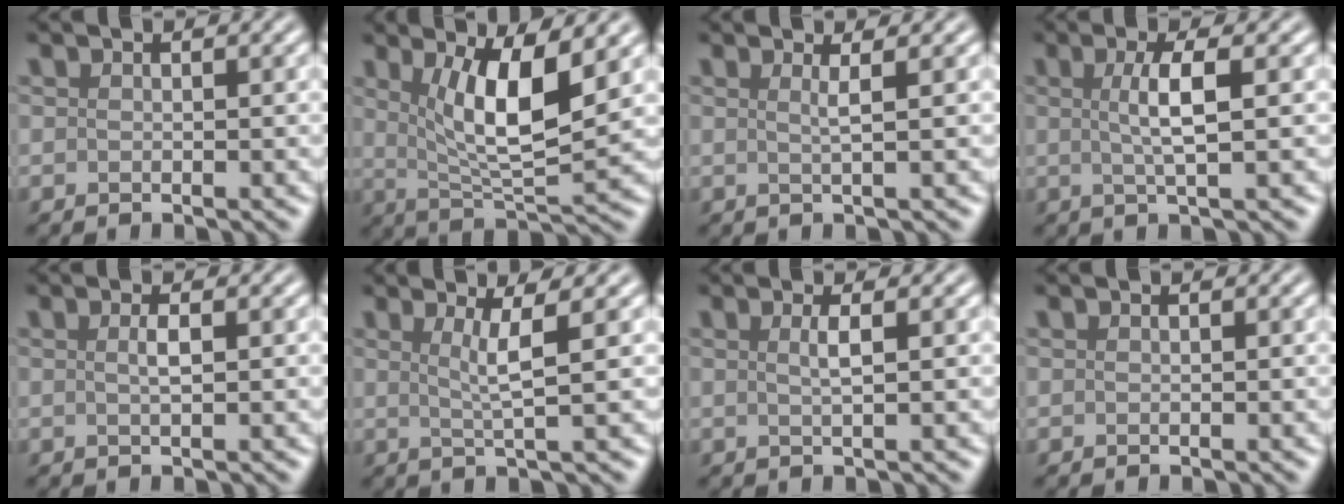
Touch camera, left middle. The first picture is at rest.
{"total": 6.8, "force": [2.0, 1.8, 6.2], "torque": [-0.112, -0.013, 0.041]}
{"total": 1.4, "force": [0.4, 0.4, 1.3], "torque": [-0.019, 0.000, 0.001]}
{"total": 3.4, "force": [0.3, 0.7, 3.3], "torque": [-0.059, 0.002, 0.004]}
{"total": 1.2, "force": [0.2, 0.3, 1.2], "torque": [-0.022, 0.004, 0.002]}
{"total": 3.0, "force": [0.8, 0.4, 2.8], "torque": [-0.049, -0.001, 0.016]}
{"total": 1.5, "force": [0.3, 0.4, 1.5], "torque": [-0.023, 0.001, 0.002]}
{"total": 0.0}